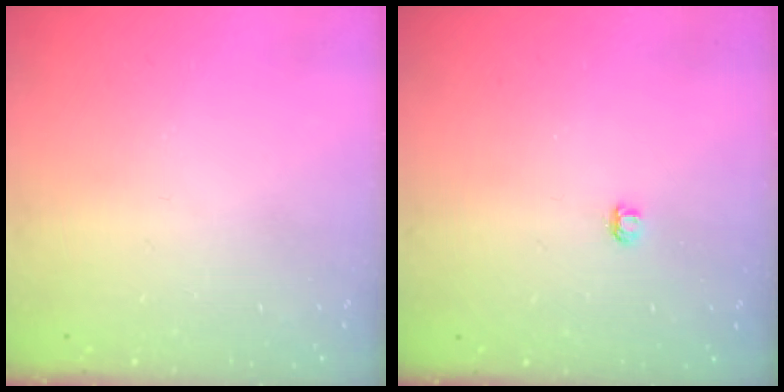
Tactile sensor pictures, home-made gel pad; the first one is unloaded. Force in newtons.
{"total": 2.8, "press": 2.8, "slide": 0.3}